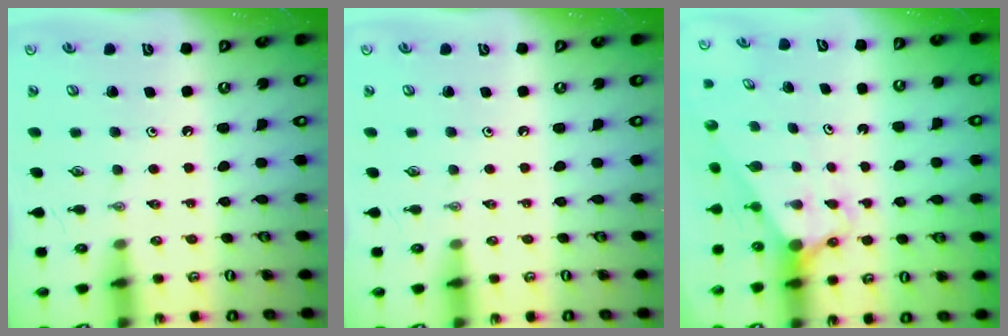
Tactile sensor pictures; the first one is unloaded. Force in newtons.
{"total": 0.0}
{"total": 2.8, "press": 2.8, "slide": 0.0}